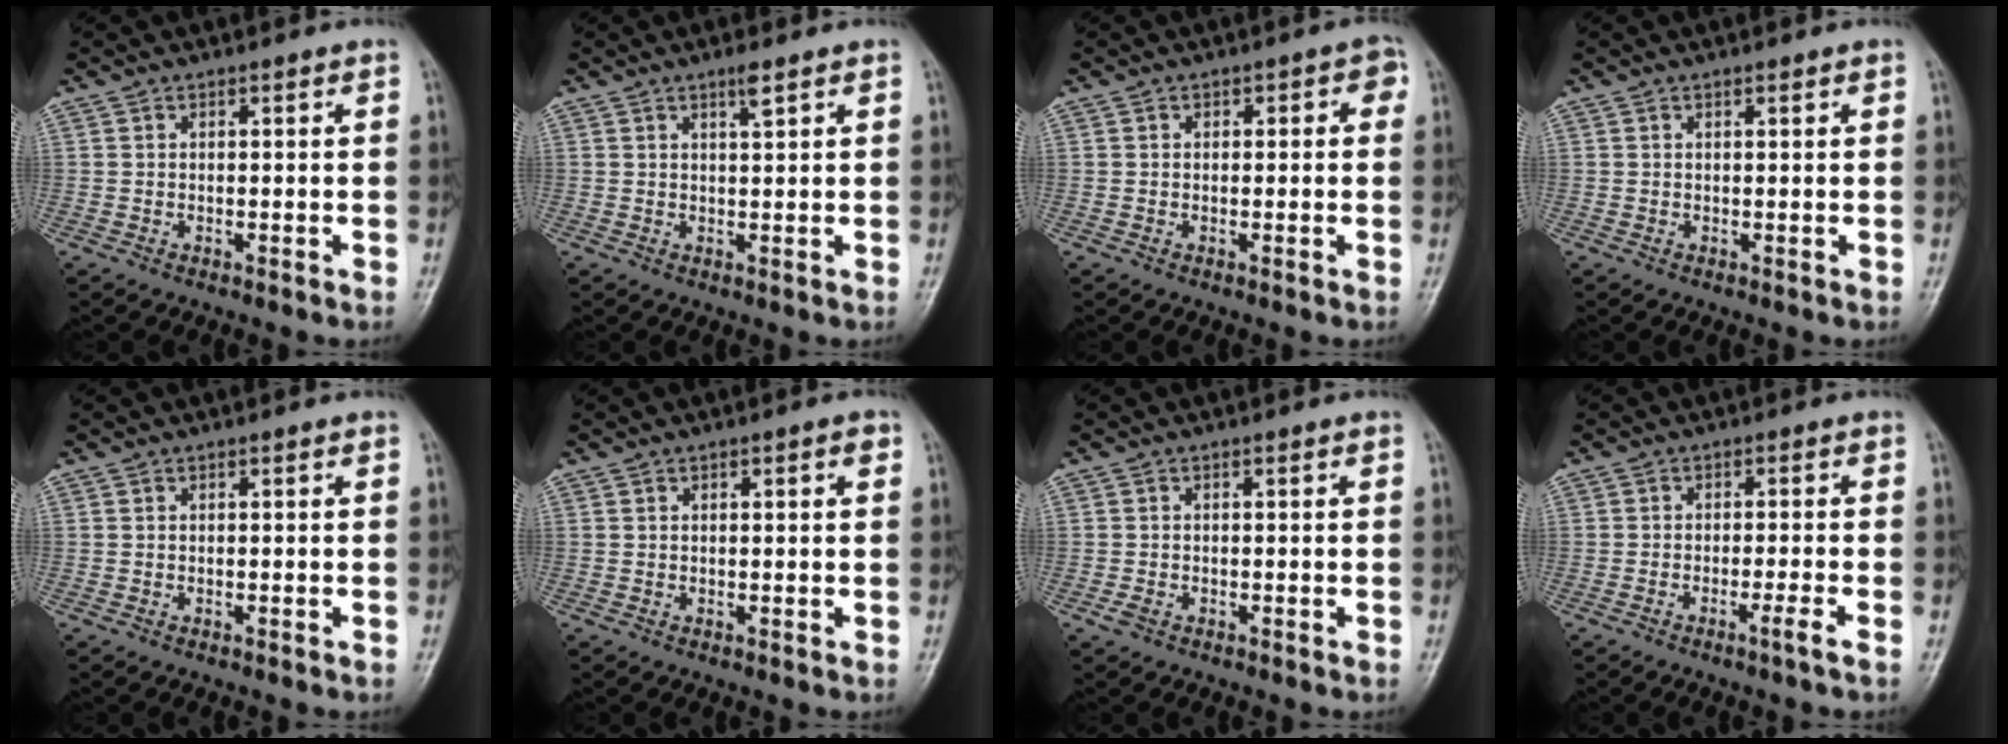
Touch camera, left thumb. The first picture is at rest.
{"total": 2.0, "force": [1.2, 0.2, 1.5], "torque": [-0.026, -0.004, 0.023]}
{"total": 2.7, "force": [0.4, 1.8, 2.0], "torque": [-0.004, 0.011, -0.002]}
{"total": 0.5, "force": [0.4, 0.1, 0.4], "torque": [-0.007, -0.002, 0.005]}
{"total": 0.0}
{"total": 1.7, "force": [0.6, 0.5, 1.5], "torque": [-0.015, 0.003, 0.008]}
{"total": 1.3, "force": [-0.7, 0.9, 0.6], "torque": [-0.014, 0.000, -0.014]}
{"total": 2.3, "force": [-1.5, -0.5, 1.7], "torque": [-0.037, 0.003, -0.032]}